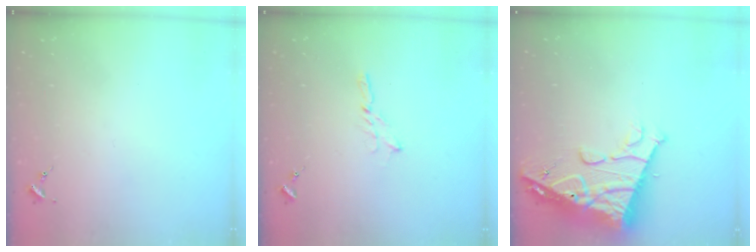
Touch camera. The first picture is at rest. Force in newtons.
{"total": 4.0, "press": 4.0, "slide": 0.2}
{"total": 18.3, "press": 18.2, "slide": 1.5}